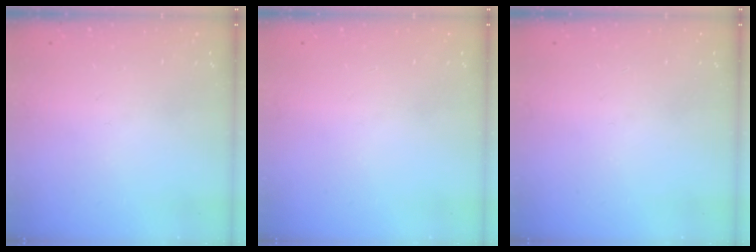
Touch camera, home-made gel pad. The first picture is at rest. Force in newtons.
{"total": 0.0}
{"total": 0.0}